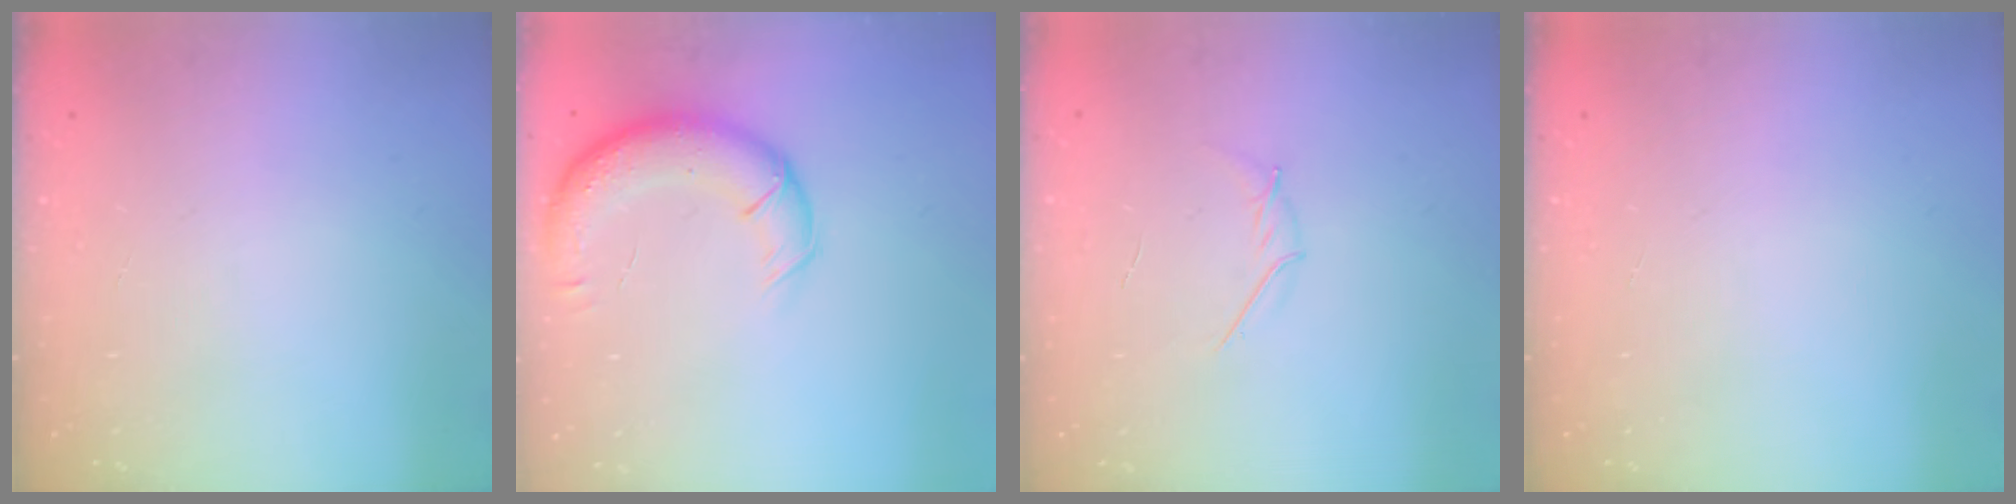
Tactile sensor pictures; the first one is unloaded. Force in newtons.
{"total": 14.1, "press": 13.5, "slide": 3.8}
{"total": 3.6, "press": 3.5, "slide": 0.9}
{"total": 0.0}